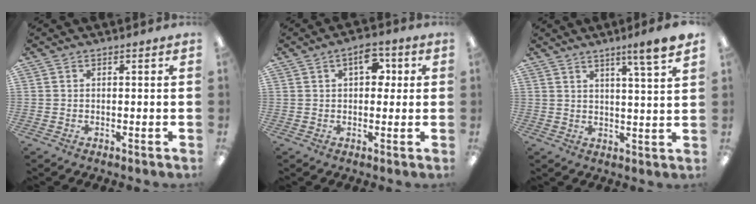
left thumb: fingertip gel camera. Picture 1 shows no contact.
{"total": 6.8, "force": [2.4, 3.7, 5.1], "torque": [-0.063, -0.002, 0.035]}
{"total": 6.4, "force": [4.9, -0.3, 4.2], "torque": [-0.062, -0.031, 0.075]}